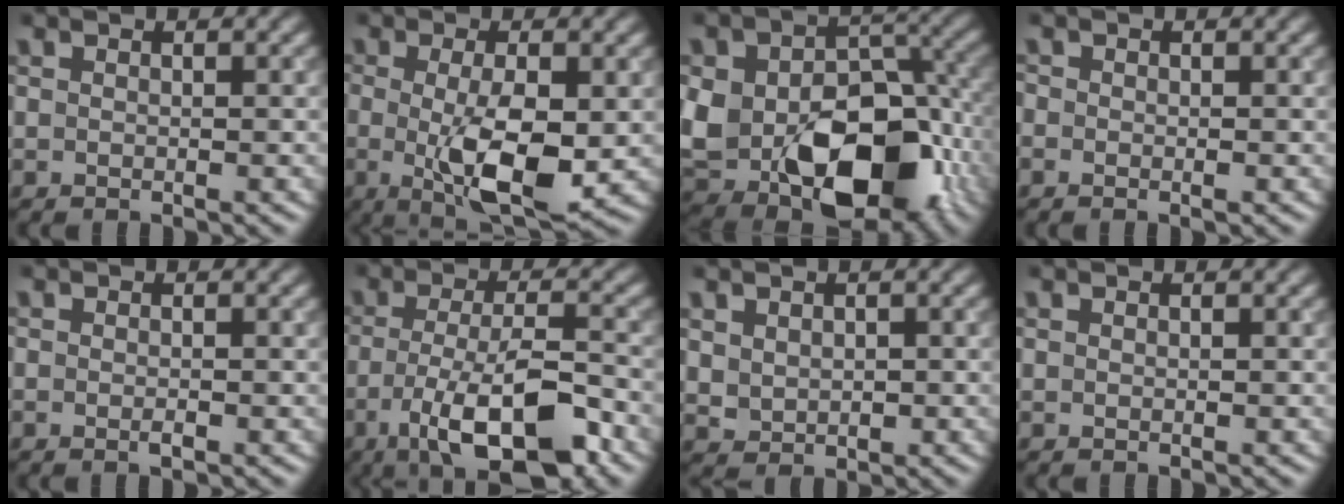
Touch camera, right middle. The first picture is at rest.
{"total": 7.3, "force": [-1.0, 2.5, 6.8], "torque": [-0.127, -0.021, -0.011]}
{"total": 15.4, "force": [-4.0, 10.1, 10.9], "torque": [-0.169, -0.022, -0.058]}
{"total": 0.7, "force": [-0.4, 0.4, 0.5], "torque": [-0.007, -0.002, -0.007]}
{"total": 0.6, "force": [-0.3, 0.2, 0.5], "torque": [-0.010, -0.002, -0.004]}
{"total": 9.7, "force": [-4.4, 3.0, 8.1], "torque": [-0.139, -0.009, -0.074]}
{"total": 1.8, "force": [0.6, 1.5, 0.7], "torque": [-0.016, -0.006, 0.019]}
{"total": 0.0}